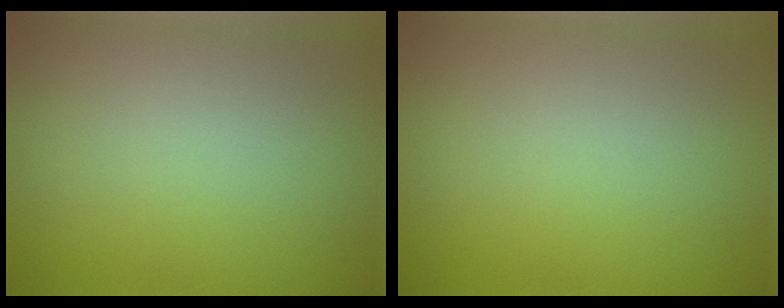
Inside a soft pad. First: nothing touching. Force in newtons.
{"total": 0.0}